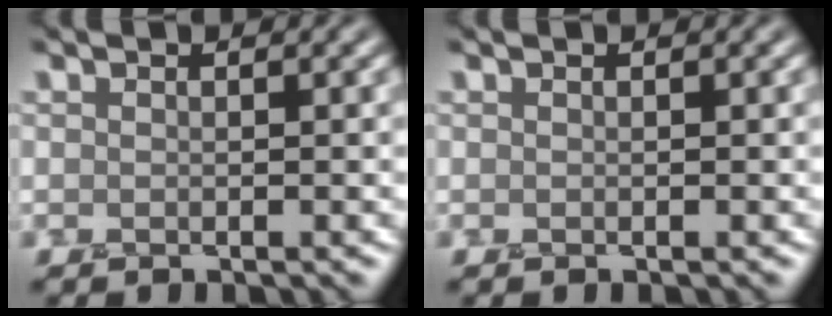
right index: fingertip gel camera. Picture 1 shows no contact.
{"total": 0.0}